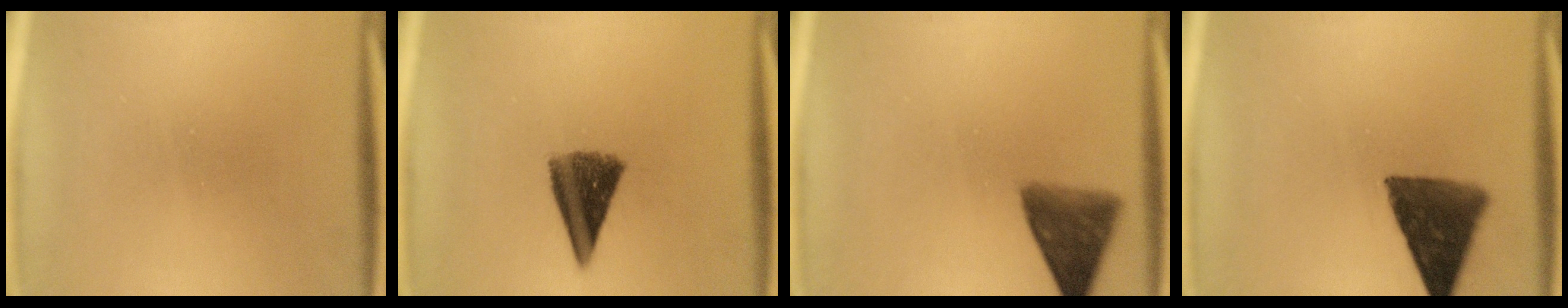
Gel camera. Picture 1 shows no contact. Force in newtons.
{"total": 8.5}
{"total": 7.0}
{"total": 11.1}